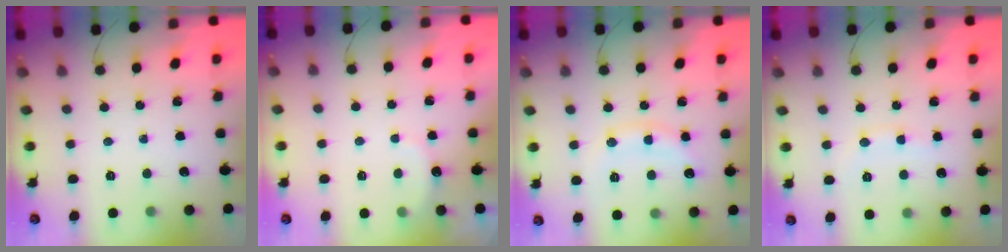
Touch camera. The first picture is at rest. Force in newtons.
{"total": 4.0, "press": 3.9, "slide": 0.9}
{"total": 11.8, "press": 11.7, "slide": 0.8}
{"total": 8.0, "press": 7.8, "slide": 1.6}